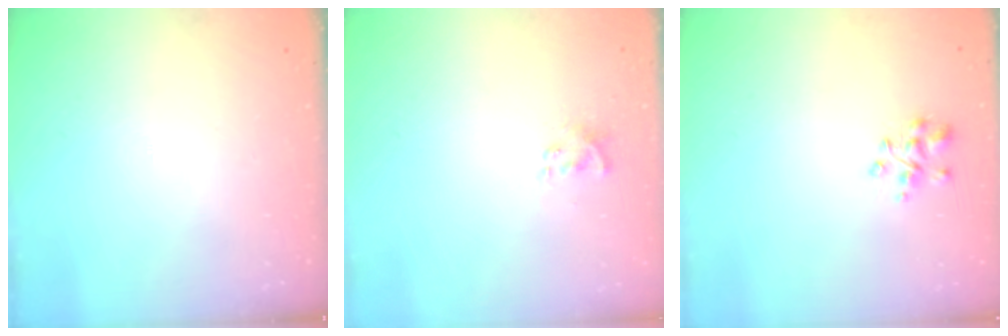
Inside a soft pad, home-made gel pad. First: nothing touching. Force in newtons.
{"total": 1.3, "press": 1.3, "slide": 0.3}
{"total": 3.5, "press": 3.4, "slide": 0.6}